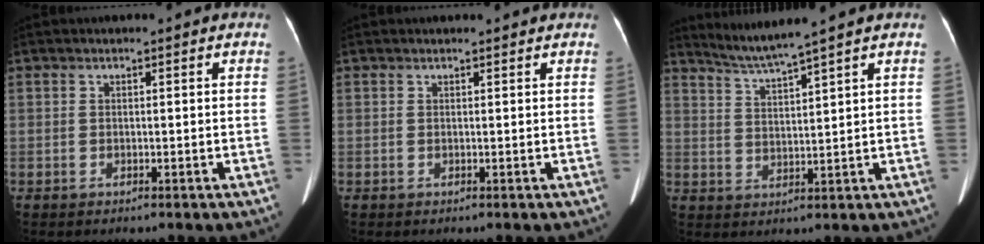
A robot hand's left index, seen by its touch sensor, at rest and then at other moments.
{"total": 1.7, "force": [1.6, 0.2, 0.3], "torque": [-0.010, 0.011, 0.019]}
{"total": 5.1, "force": [4.4, -1.9, 1.6], "torque": [-0.040, -0.011, 0.091]}